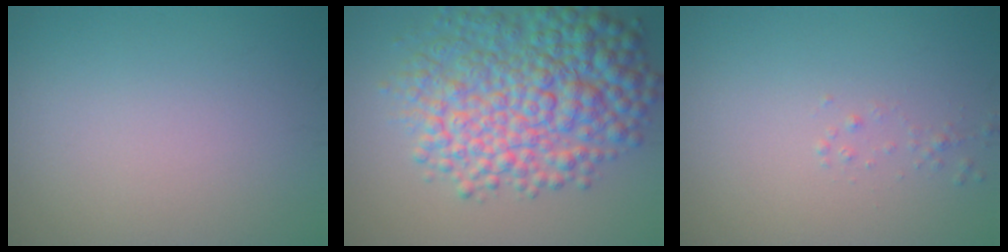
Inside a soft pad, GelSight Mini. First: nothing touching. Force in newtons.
{"total": 9.9, "press": 9.9, "slide": 0.1}
{"total": 0.7, "press": 0.6, "slide": 0.1}